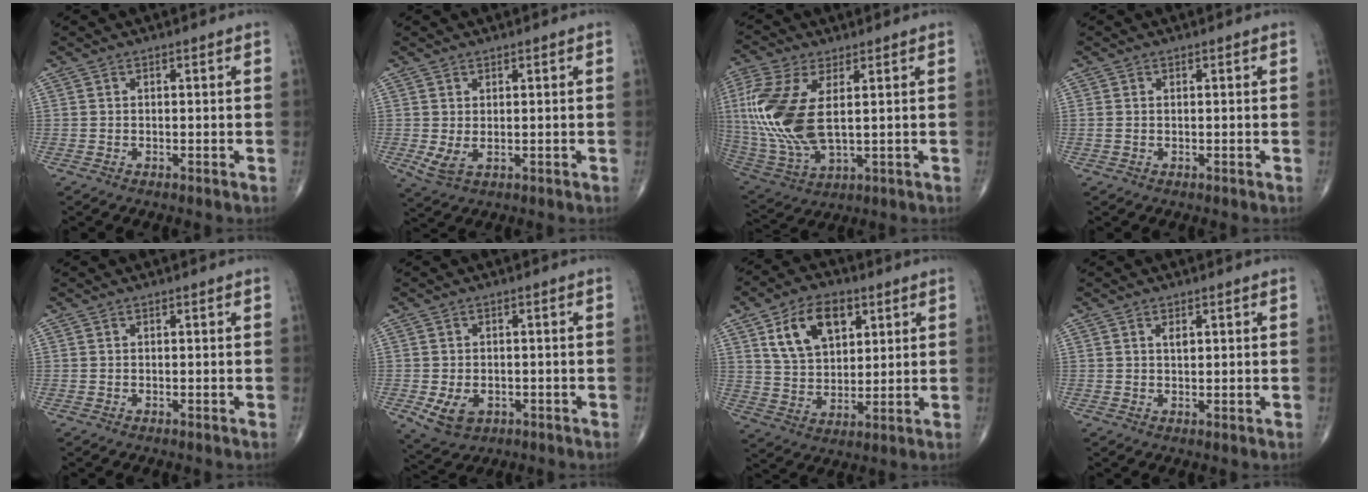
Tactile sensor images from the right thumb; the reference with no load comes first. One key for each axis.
{"total": 3.3, "fx": 0.0, "fy": 1.7, "fz": 2.8, "tx": -0.062, "ty": -0.003, "tz": 0.012}
{"total": 17.3, "fx": 2.5, "fy": 8.3, "fz": 15.0, "tx": -0.356, "ty": -0.018, "tz": 0.057}
{"total": 0.9, "fx": 0.0, "fy": 0.6, "fz": 0.6, "tx": -0.022, "ty": 0.007, "tz": 0.006}
{"total": 0.0}
{"total": 5.8, "fx": -1.8, "fy": 4.2, "fz": 3.7, "tx": -0.061, "ty": 0.000, "tz": -0.018}
{"total": 13.1, "fx": 5.6, "fy": 8.1, "fz": 8.6, "tx": -0.121, "ty": -0.016, "tz": 0.106}
{"total": 1.7, "fx": 0.7, "fy": 0.8, "fz": 1.3, "tx": -0.020, "ty": -0.004, "tz": 0.012}